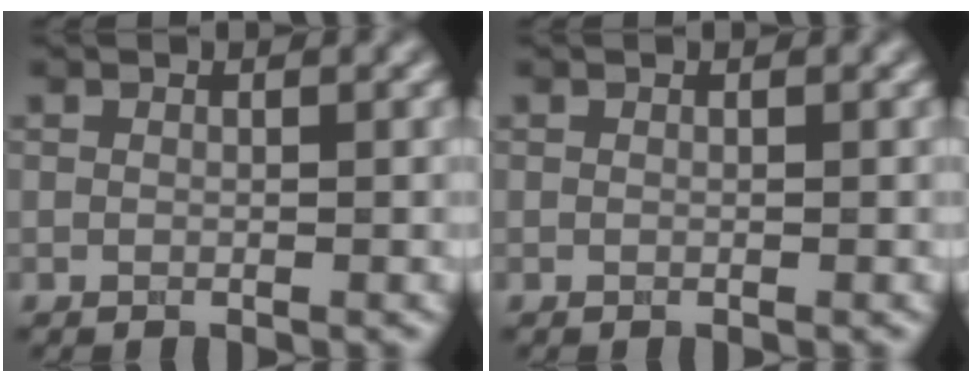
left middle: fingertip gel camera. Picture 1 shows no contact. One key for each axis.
{"total": 0.0}